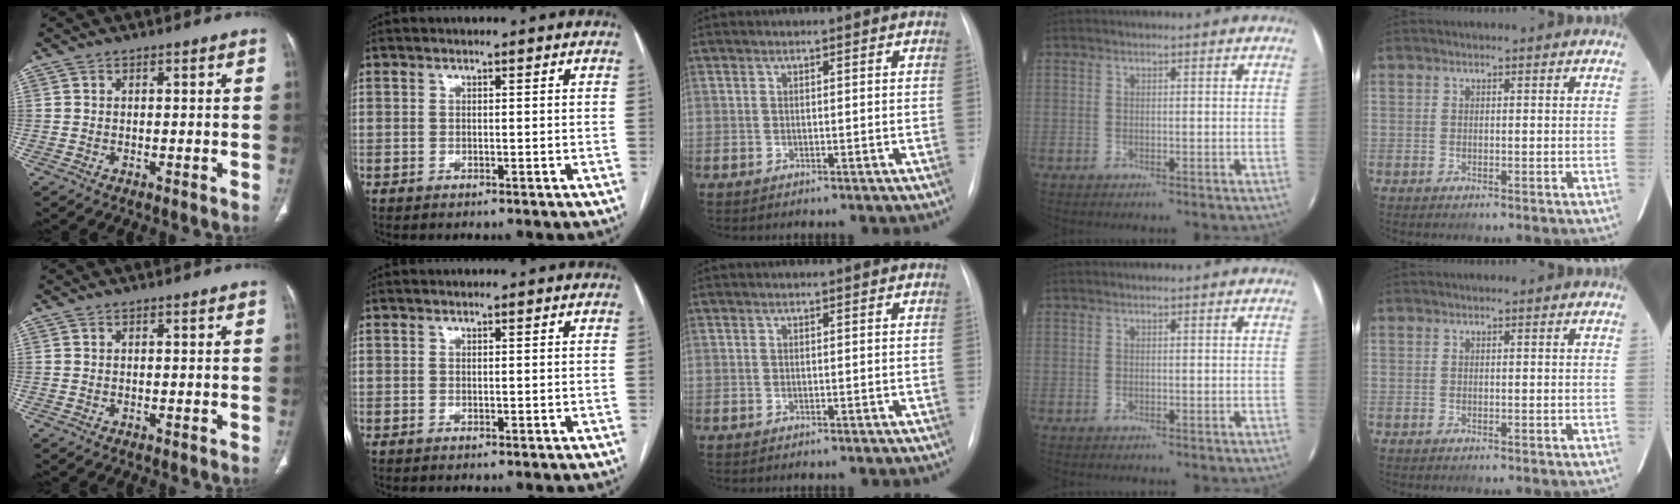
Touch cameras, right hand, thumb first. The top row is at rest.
{}